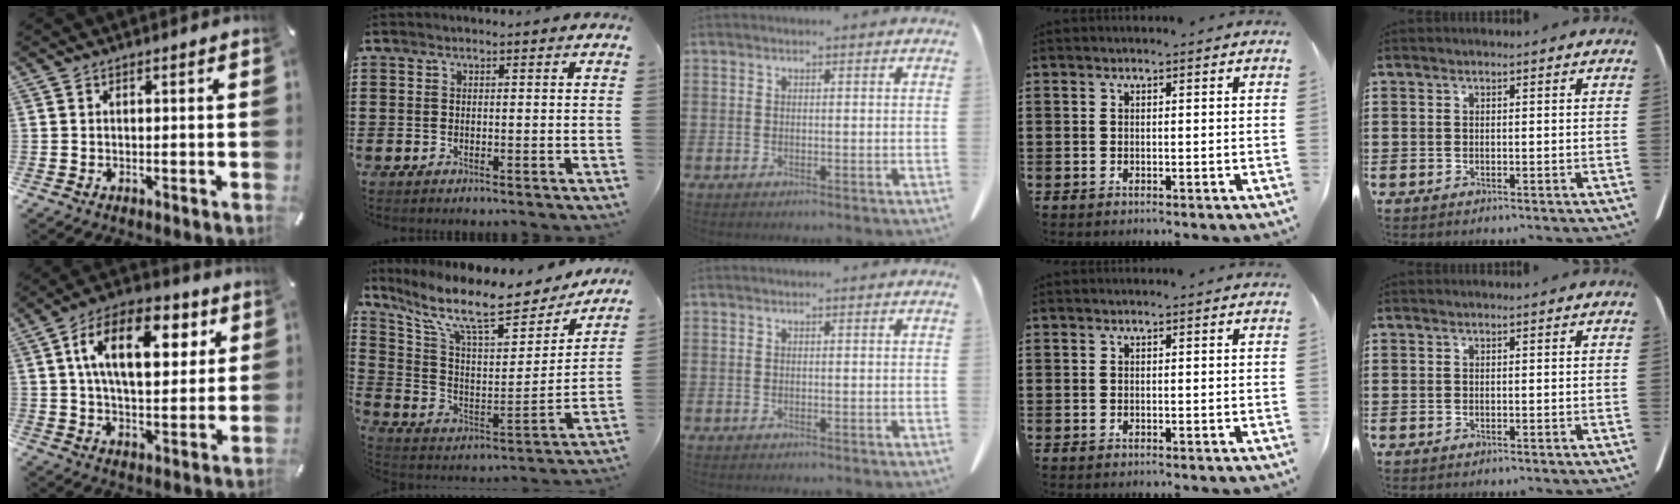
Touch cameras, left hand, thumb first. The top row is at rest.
{"thumb": {"total": 17.2, "force": [6.2, 9.7, 12.9], "torque": [-0.208, -0.003, 0.099]}, "index": {"total": 12.8, "force": [9.8, 3.0, 7.5], "torque": [-0.177, -0.056, 0.164]}}